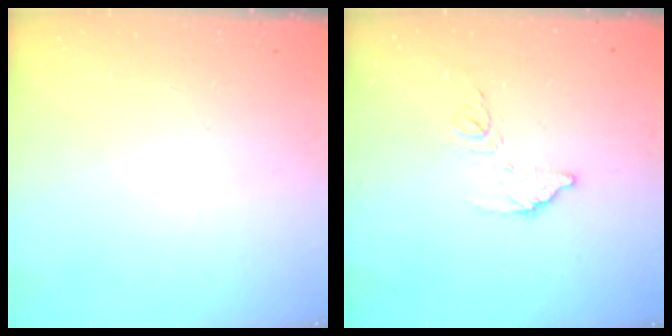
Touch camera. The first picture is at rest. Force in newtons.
{"total": 7.5, "press": 7.5, "slide": 0.4}